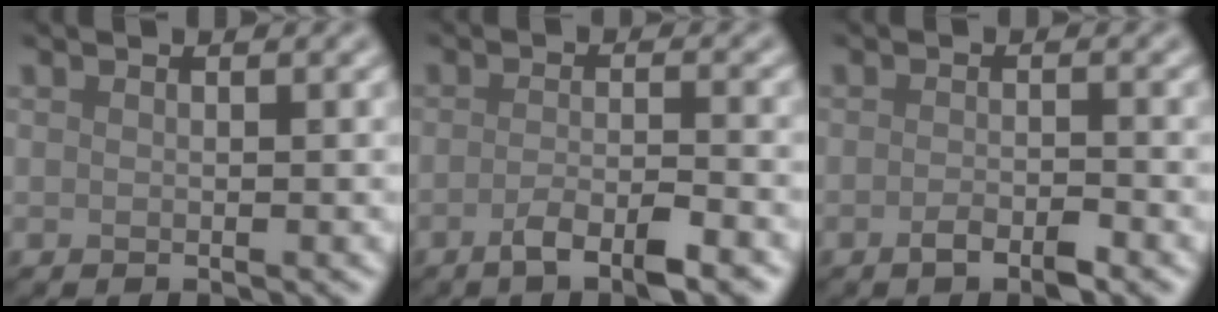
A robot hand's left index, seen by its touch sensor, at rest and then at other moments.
{"total": 4.0, "force": [-2.3, 0.9, 3.2], "torque": [-0.057, 0.000, -0.045]}
{"total": 2.2, "force": [-1.3, 0.6, 1.7], "torque": [-0.030, -0.001, -0.024]}